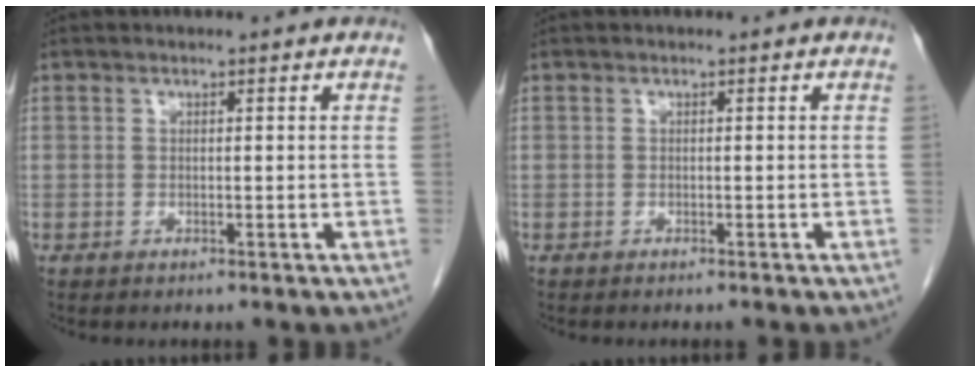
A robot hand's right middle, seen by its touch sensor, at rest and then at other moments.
{"total": 1.0, "force": [-0.9, -0.2, 0.4], "torque": [-0.002, 0.003, -0.011]}